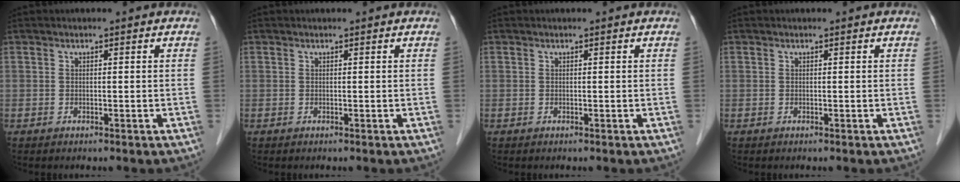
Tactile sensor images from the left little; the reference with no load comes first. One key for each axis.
{"total": 0.0}
{"total": 0.0}
{"total": 0.0}